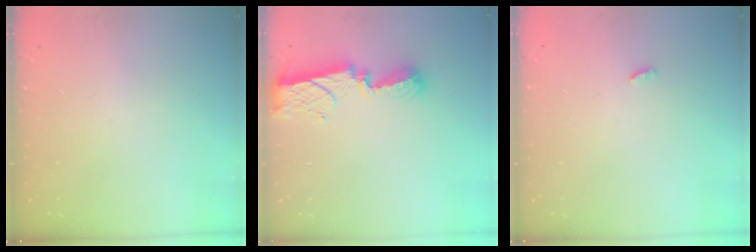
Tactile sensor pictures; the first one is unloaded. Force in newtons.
{"total": 9.4, "press": 9.4, "slide": 0.8}
{"total": 2.3, "press": 2.3, "slide": 0.2}